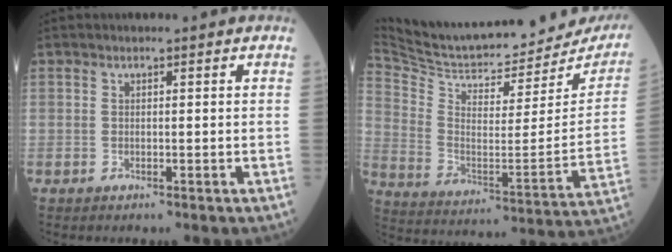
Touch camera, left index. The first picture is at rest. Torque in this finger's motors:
{"motor_torque": [-0.78, -1.24, 0.07, -0.01]}